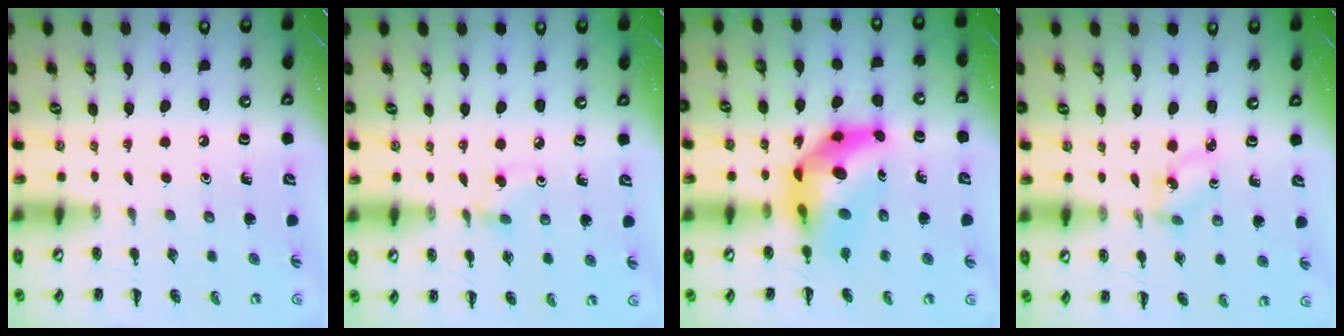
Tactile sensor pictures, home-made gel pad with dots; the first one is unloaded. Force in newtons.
{"total": 2.6, "press": 2.4, "slide": 1.0}
{"total": 9.4, "press": 9.0, "slide": 2.7}
{"total": 1.9, "press": 1.8, "slide": 0.7}